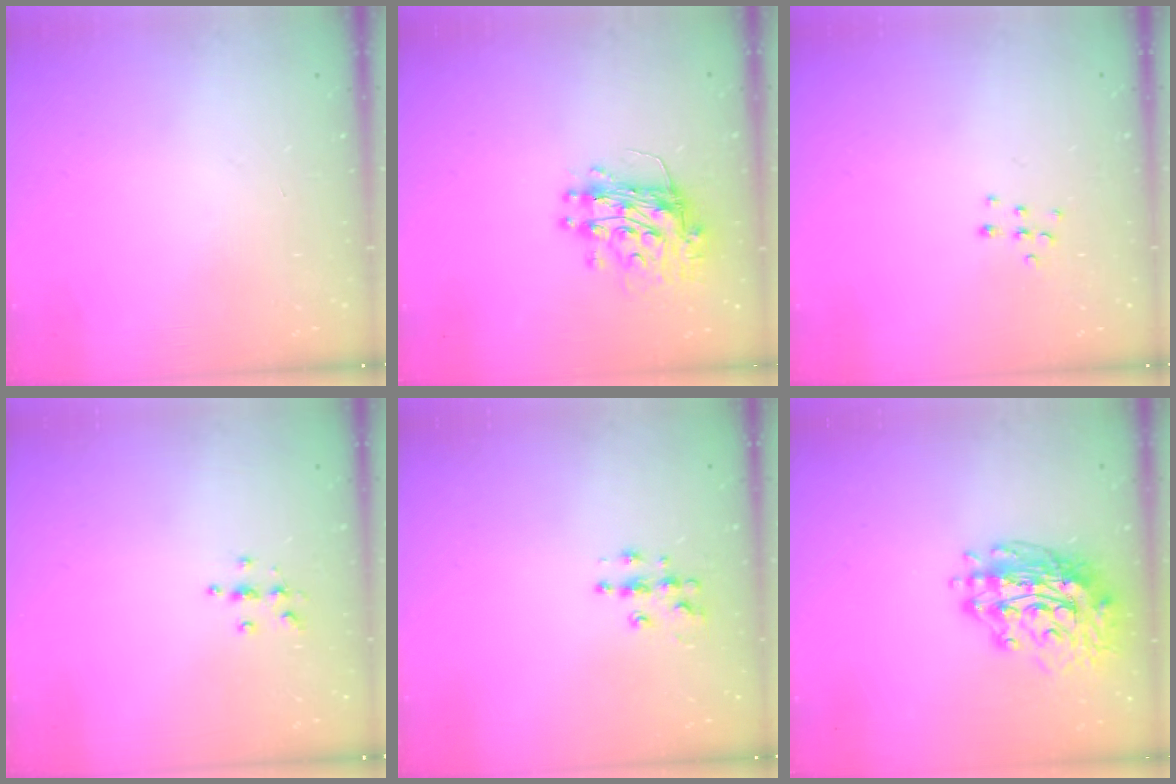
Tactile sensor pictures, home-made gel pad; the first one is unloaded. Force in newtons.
{"total": 11.7, "press": 11.6, "slide": 1.2}
{"total": 5.8, "press": 5.8, "slide": 0.3}
{"total": 4.2, "press": 4.2, "slide": 0.3}
{"total": 6.2, "press": 6.2, "slide": 0.2}
{"total": 16.1, "press": 16.0, "slide": 1.7}